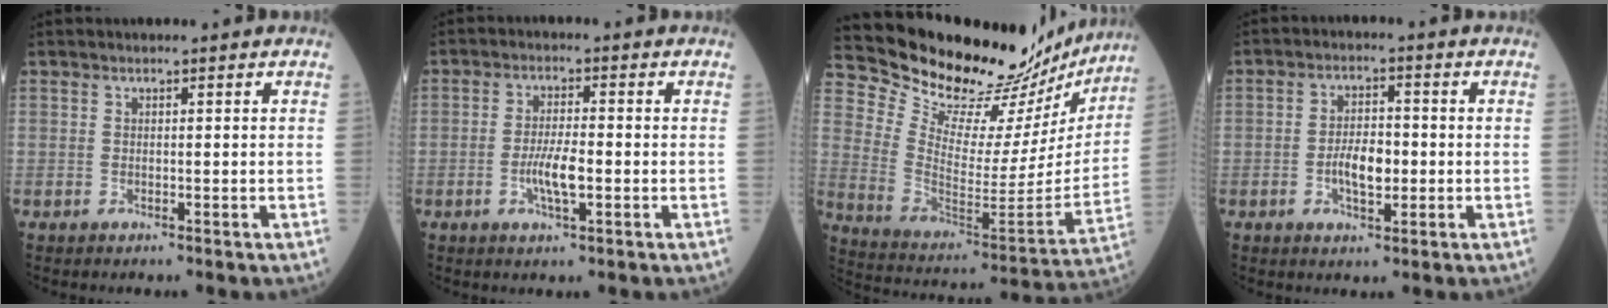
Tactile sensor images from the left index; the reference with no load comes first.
{"total": 4.7, "force": [-1.2, 0.9, 4.5], "torque": [-0.091, -0.003, -0.023]}
{"total": 26.0, "force": [24.1, 6.7, 7.1], "torque": [-0.122, -0.071, 0.337]}
{"total": 5.2, "force": [-1.0, 2.3, 4.6], "torque": [-0.089, 0.004, -0.019]}